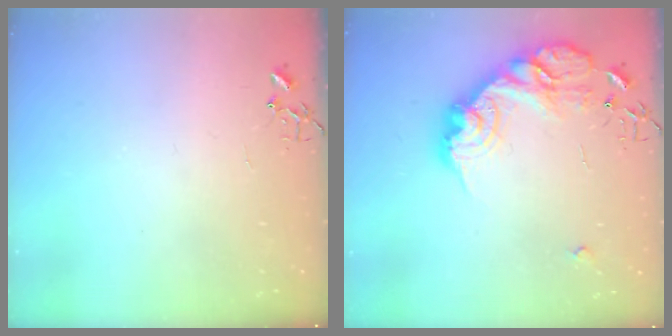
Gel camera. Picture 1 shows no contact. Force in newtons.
{"total": 19.5, "press": 19.5, "slide": 1.3}